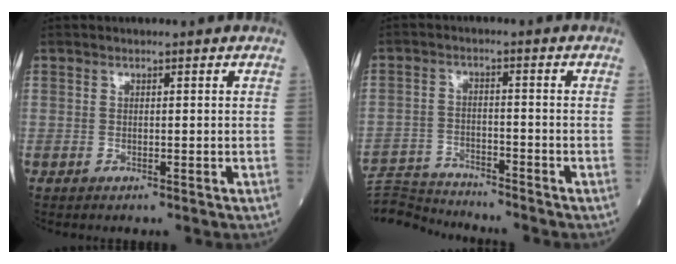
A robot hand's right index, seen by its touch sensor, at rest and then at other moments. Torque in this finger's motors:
{"motor_torque": [-0.45, -0.84, 0.37, 0.11]}